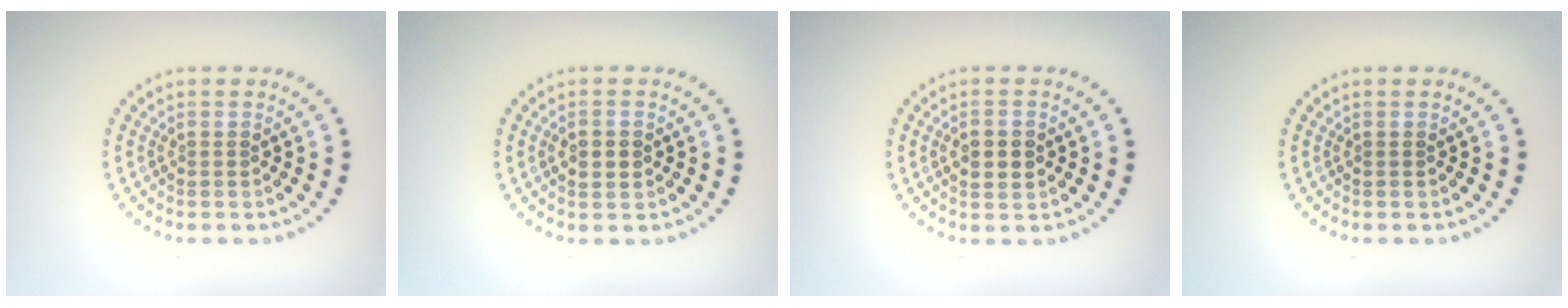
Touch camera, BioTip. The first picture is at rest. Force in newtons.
{"total": 2.4, "press": 2.4, "slide": 0.1}
{"total": 2.8, "press": 2.8, "slide": 0.2}
{"total": 0.0}